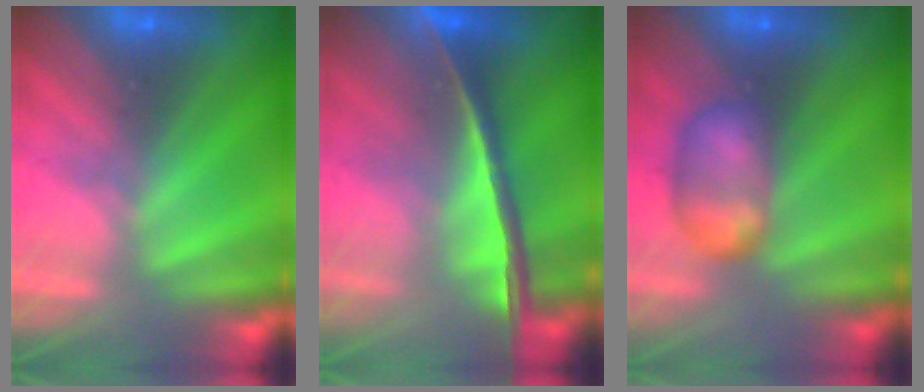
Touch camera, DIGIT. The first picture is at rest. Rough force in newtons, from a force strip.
{"total": 1.5}
{"total": 5.6}